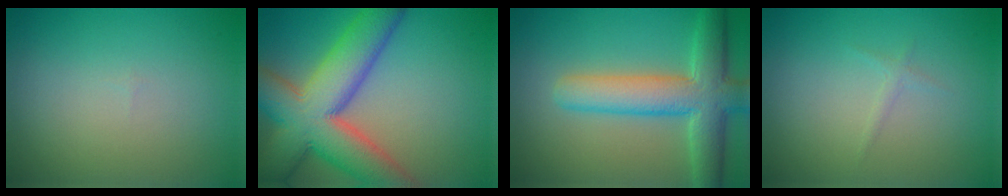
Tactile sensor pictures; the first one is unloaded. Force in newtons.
{"total": 11.8, "press": 11.8, "slide": 0.9}
{"total": 7.0, "press": 7.0, "slide": 0.4}
{"total": 0.6, "press": 0.6, "slide": 0.1}